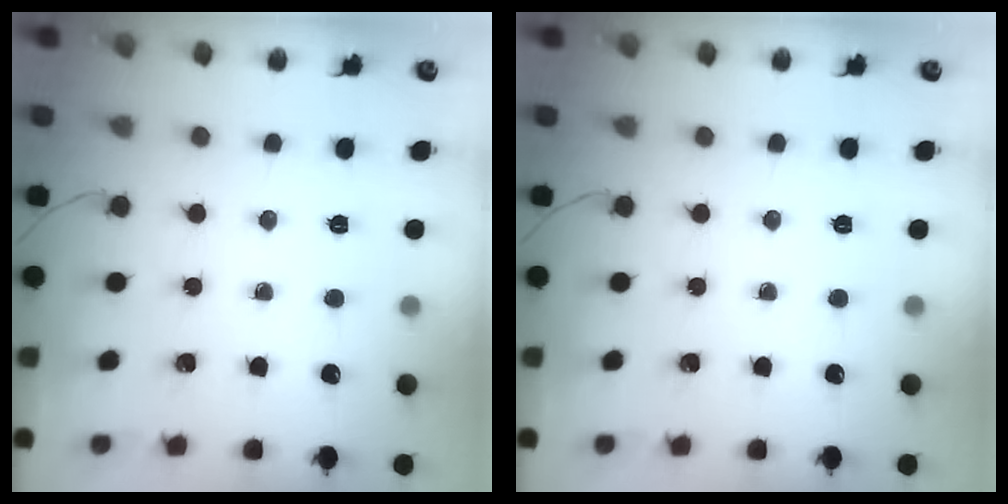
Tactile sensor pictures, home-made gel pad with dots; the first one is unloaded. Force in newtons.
{"total": 0.0}